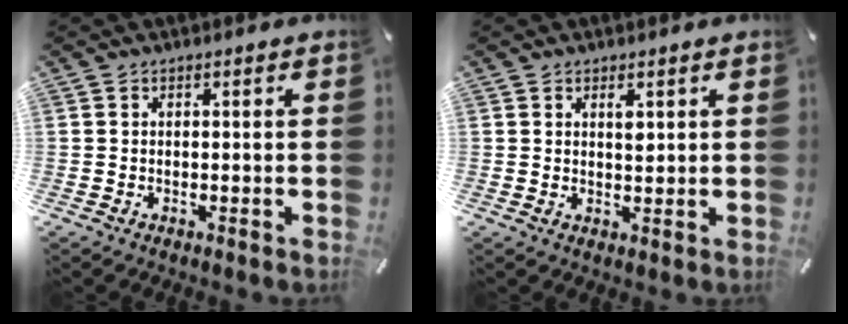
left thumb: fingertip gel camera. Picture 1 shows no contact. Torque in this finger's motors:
{"motor_torque": [0.58, 0.72, 0.43, -0.18, 0.00]}